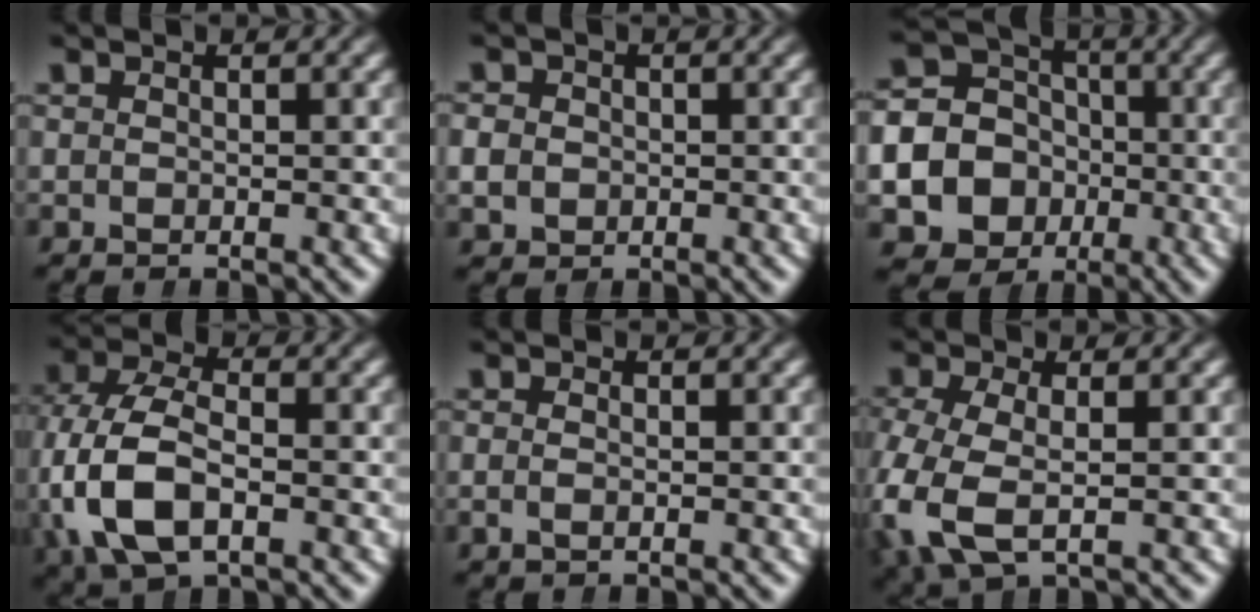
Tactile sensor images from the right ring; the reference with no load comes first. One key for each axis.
{"total": 3.2, "fx": -0.3, "fy": 3.0, "fz": 1.2, "tx": -0.036, "ty": -0.008, "tz": -0.004}
{"total": 17.4, "fx": -3.6, "fy": 15.9, "fz": 6.1, "tx": -0.174, "ty": -0.072, "tz": -0.061}
{"total": 8.1, "fx": -1.3, "fy": 5.7, "fz": 5.7, "tx": -0.162, "ty": -0.040, "tz": -0.002}
{"total": 0.8, "fx": -0.4, "fy": 0.1, "fz": 0.8, "tx": -0.021, "ty": -0.008, "tz": -0.004}
{"total": 6.8, "fx": -1.8, "fy": 4.9, "fz": 4.4, "tx": -0.145, "ty": -0.043, "tz": -0.011}